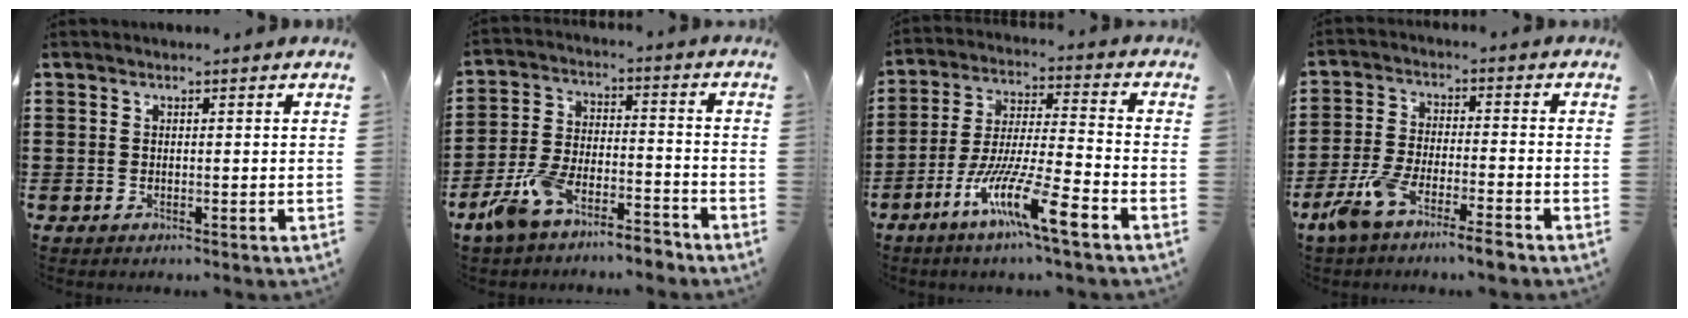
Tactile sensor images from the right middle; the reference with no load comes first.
{"total": 8.1, "force": [-7.0, 1.8, 3.7], "torque": [-0.082, 0.012, -0.138]}
{"total": 12.3, "force": [-7.5, 1.1, 9.7], "torque": [-0.192, -0.003, -0.146]}
{"total": 7.1, "force": [-5.7, 0.5, 4.3], "torque": [-0.101, -0.010, -0.110]}